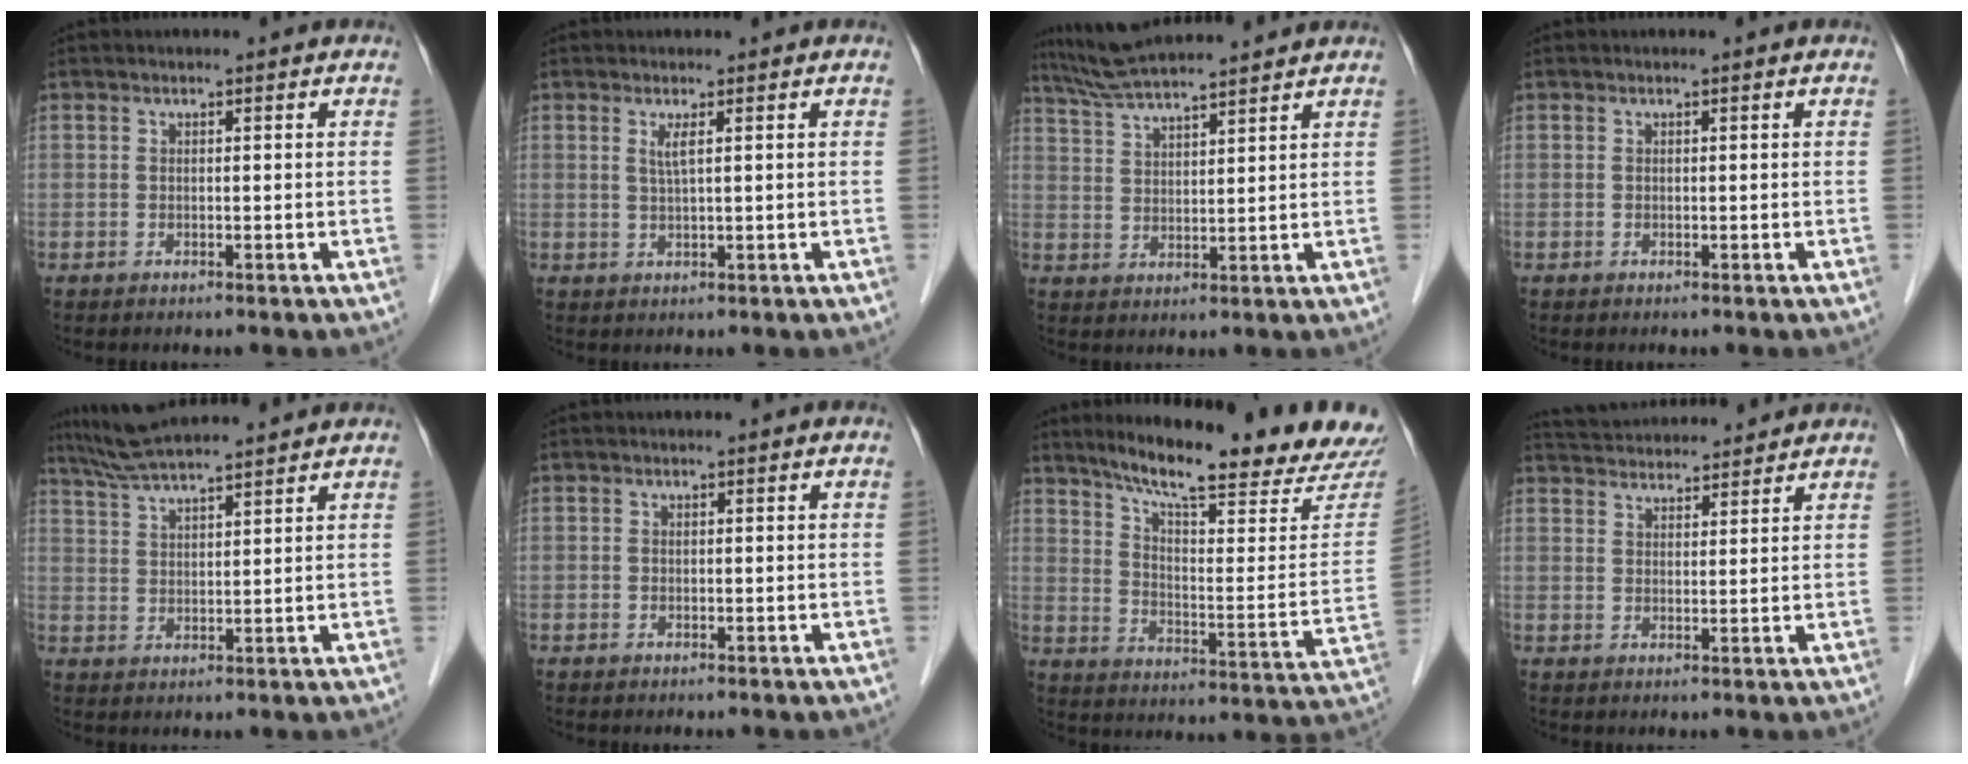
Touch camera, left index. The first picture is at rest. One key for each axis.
{"total": 1.9, "fx": 0.7, "fy": -0.1, "fz": 1.7, "tx": -0.040, "ty": -0.003, "tz": 0.014}
{"total": 11.4, "fx": 10.5, "fy": 0.6, "fz": 4.5, "tx": -0.087, "ty": 0.030, "tz": 0.176}
{"total": 0.0}
{"total": 11.0, "fx": 10.0, "fy": 0.4, "fz": 4.5, "tx": -0.085, "ty": 0.031, "tz": 0.165}
{"total": 0.0}
{"total": 21.7, "fx": 19.1, "fy": 0.9, "fz": 10.2, "tx": -0.151, "ty": -0.064, "tz": 0.259}
{"total": 11.6, "fx": 11.2, "fy": 1.8, "fz": 2.8, "tx": -0.049, "ty": 0.034, "tz": 0.168}